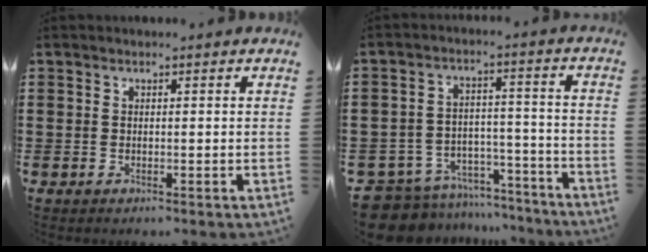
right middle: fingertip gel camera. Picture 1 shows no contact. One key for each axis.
{"total": 8.6, "fx": -8.2, "fy": 2.2, "fz": 1.3, "tx": -0.038, "ty": 0.023, "tz": -0.165}